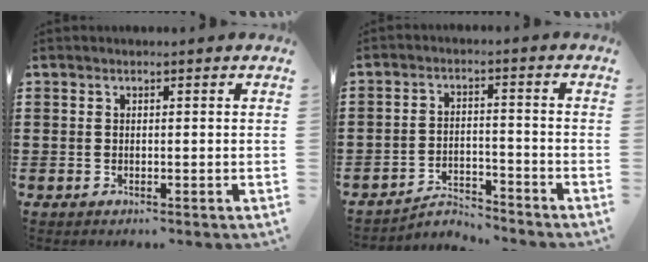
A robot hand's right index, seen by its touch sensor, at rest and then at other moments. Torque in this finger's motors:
{"motor_torque": [-1.50, 0.64, -1.05, -0.21]}